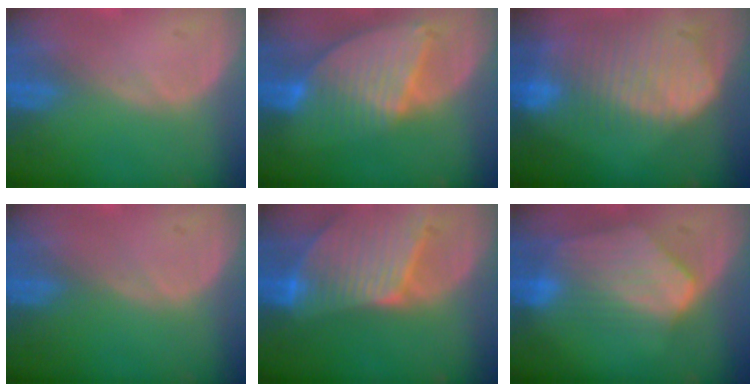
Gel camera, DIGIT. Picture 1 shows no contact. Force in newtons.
{"total": 8.5, "press": 7.4, "slide": 4.2}
{"total": 10.6, "press": 9.1, "slide": 5.3}
{"total": 0.0}
{"total": 9.6, "press": 8.5, "slide": 4.5}
{"total": 8.2, "press": 7.6, "slide": 3.0}